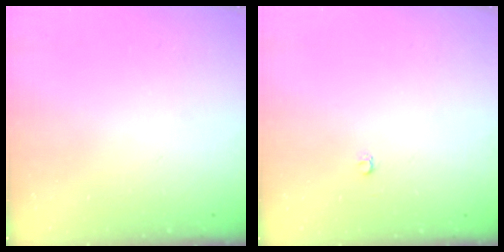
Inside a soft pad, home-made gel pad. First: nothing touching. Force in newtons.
{"total": 2.6, "press": 2.6, "slide": 0.3}